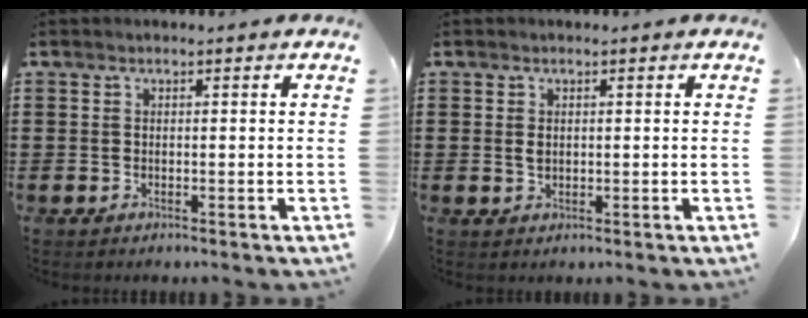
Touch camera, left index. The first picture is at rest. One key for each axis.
{"total": 1.2, "fx": 0.2, "fy": 0.8, "fz": 0.9, "tx": -0.020, "ty": 0.005, "tz": 0.002}